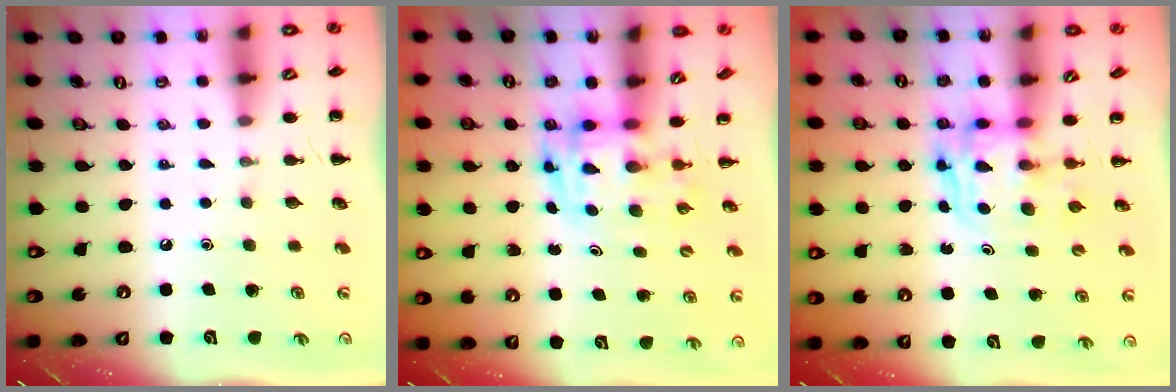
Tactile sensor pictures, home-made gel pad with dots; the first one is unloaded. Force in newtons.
{"total": 3.5, "press": 3.4, "slide": 0.7}
{"total": 2.8, "press": 2.8, "slide": 0.2}